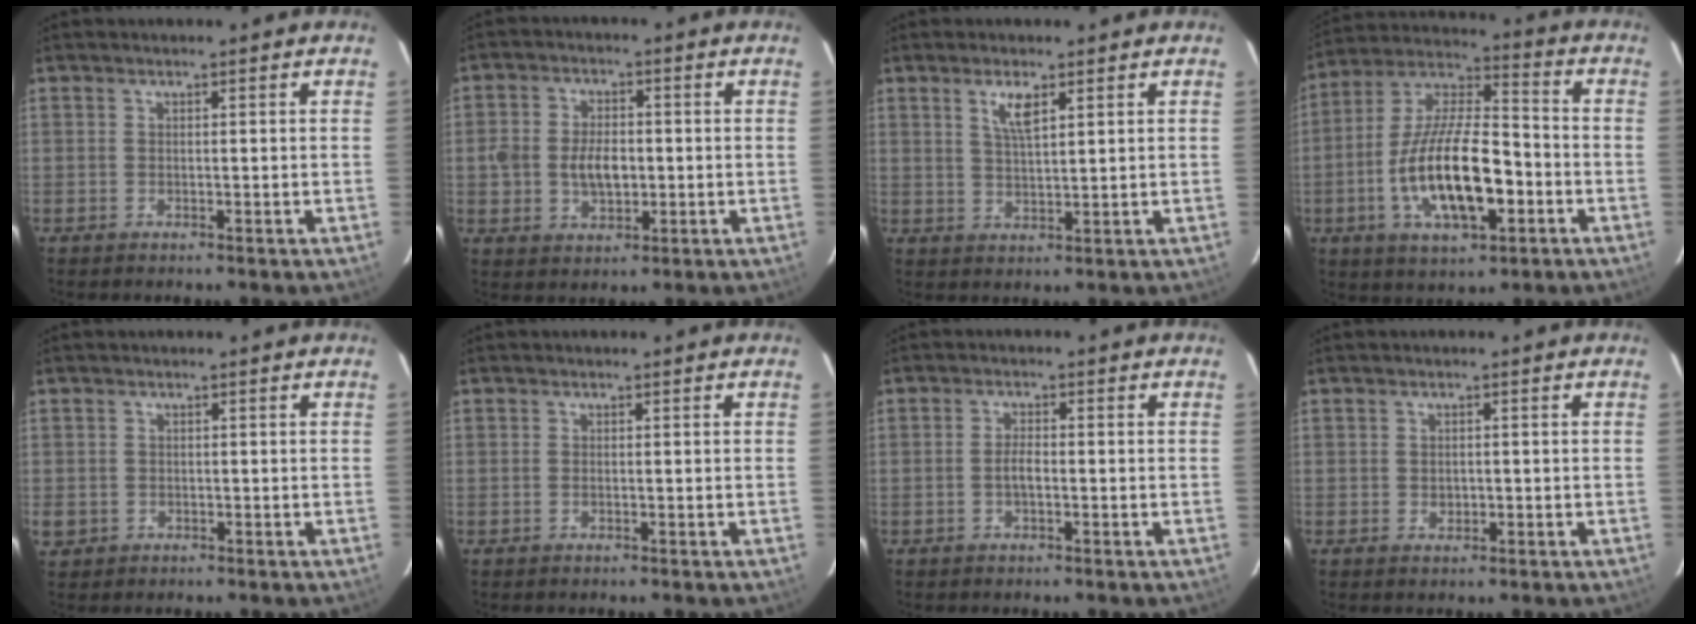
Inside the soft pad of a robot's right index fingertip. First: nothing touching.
{"total": 7.1, "force": [-0.8, 4.7, 5.3], "torque": [-0.105, 0.007, -0.010]}
{"total": 4.2, "force": [2.2, 1.2, 3.3], "torque": [-0.063, 0.000, 0.044]}
{"total": 18.3, "force": [-5.3, 6.9, 16.1], "torque": [-0.315, 0.001, -0.091]}
{"total": 2.7, "force": [-0.4, 2.5, 0.7], "torque": [-0.016, -0.001, -0.004]}
{"total": 0.0}
{"total": 2.2, "force": [-0.6, 0.7, 2.0], "torque": [-0.039, 0.003, -0.012]}
{"total": 1.4, "force": [-0.2, 1.2, 0.8], "torque": [-0.010, 0.002, -0.001]}